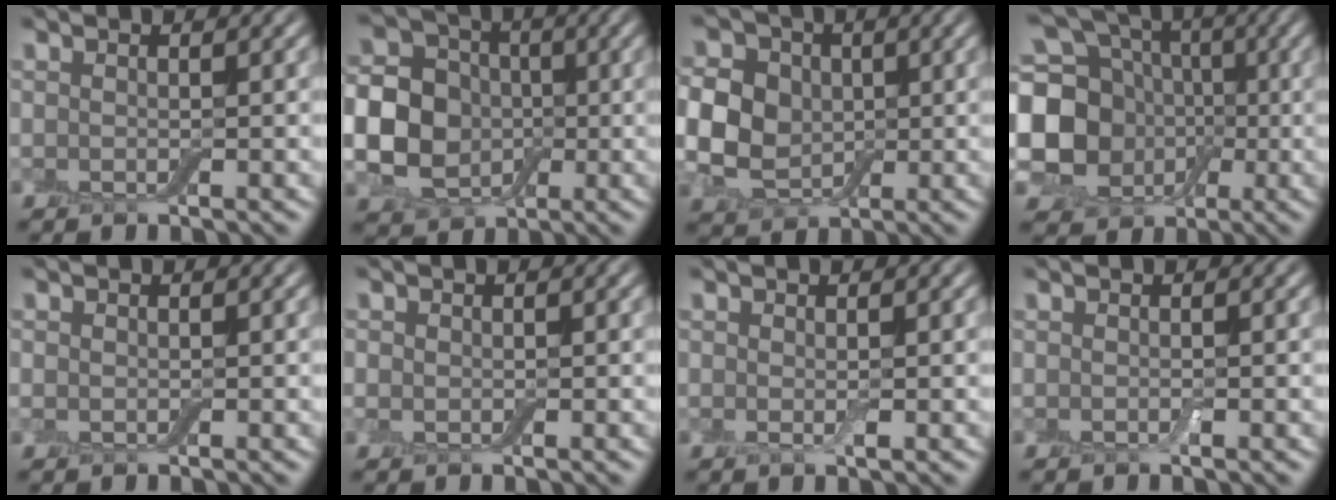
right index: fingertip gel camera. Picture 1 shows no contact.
{"total": 14.6, "force": [-0.3, 13.5, 5.4], "torque": [-0.162, 0.010, -0.032]}
{"total": 9.1, "force": [1.0, 7.8, 4.6], "torque": [-0.107, 0.026, -0.002]}
{"total": 14.9, "force": [0.2, 13.0, 7.3], "torque": [-0.178, 0.003, -0.025]}
{"total": 0.6, "force": [0.1, 0.6, 0.3], "torque": [-0.007, 0.002, 0.001]}
{"total": 0.9, "force": [0.1, 0.9, 0.4], "torque": [-0.007, 0.002, 0.000]}
{"total": 0.8, "force": [0.0, 0.3, 0.7], "torque": [-0.013, -0.002, -0.001]}
{"total": 0.0}